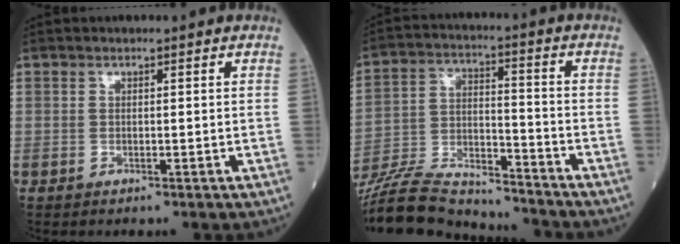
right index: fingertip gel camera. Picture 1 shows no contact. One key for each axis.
{"total": 18.2, "fx": -17.3, "fy": 2.2, "fz": 5.2, "tx": -0.117, "ty": 0.002, "tz": -0.293}